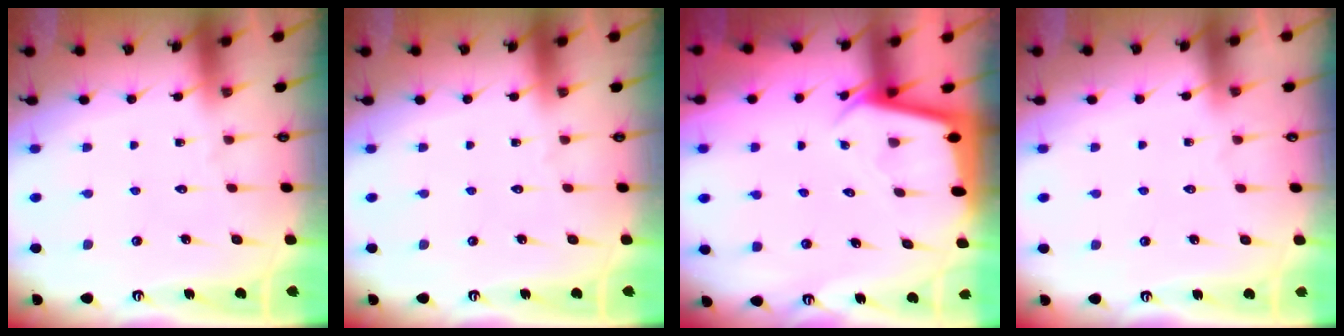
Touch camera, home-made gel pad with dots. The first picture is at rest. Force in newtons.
{"total": 0.0}
{"total": 2.3, "press": 2.3, "slide": 0.1}
{"total": 1.7, "press": 1.7, "slide": 0.4}